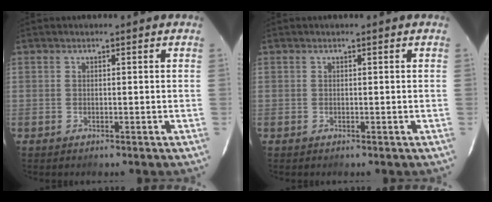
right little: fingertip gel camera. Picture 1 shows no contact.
{"total": 0.0}